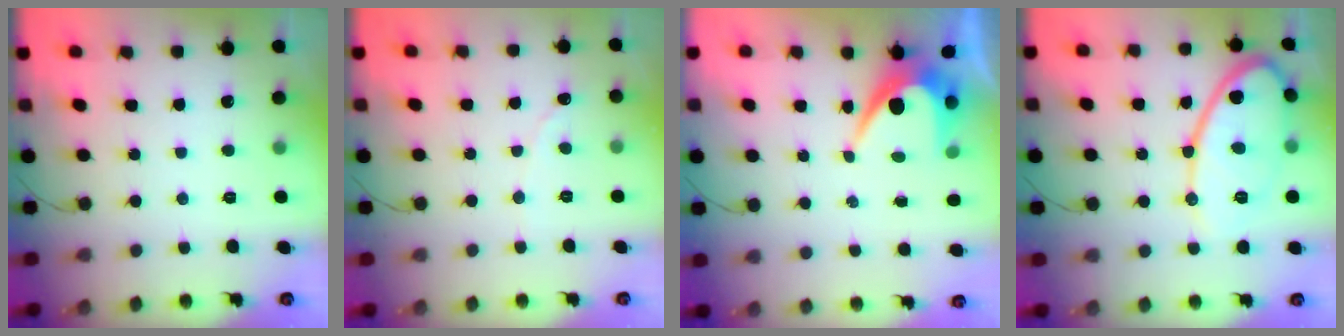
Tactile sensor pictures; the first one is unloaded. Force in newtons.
{"total": 0.0}
{"total": 7.2, "press": 7.2, "slide": 0.4}
{"total": 14.8, "press": 14.7, "slide": 0.9}